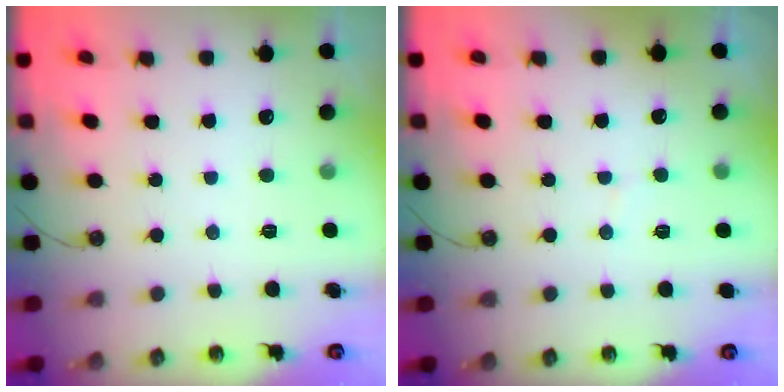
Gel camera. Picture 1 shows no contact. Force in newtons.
{"total": 1.8, "press": 1.8, "slide": 0.1}